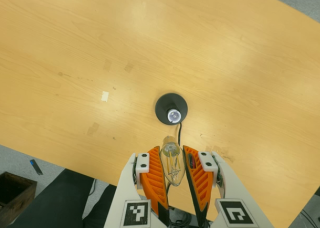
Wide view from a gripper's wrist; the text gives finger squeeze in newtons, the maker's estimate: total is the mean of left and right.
{"total": 13.7, "left": 15.2, "right": 12.2}